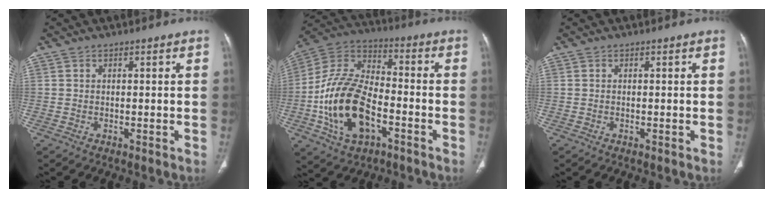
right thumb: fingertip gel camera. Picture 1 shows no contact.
{"total": 19.0, "force": [-5.7, 10.6, 14.7], "torque": [-0.274, 0.031, -0.106]}
{"total": 0.0}